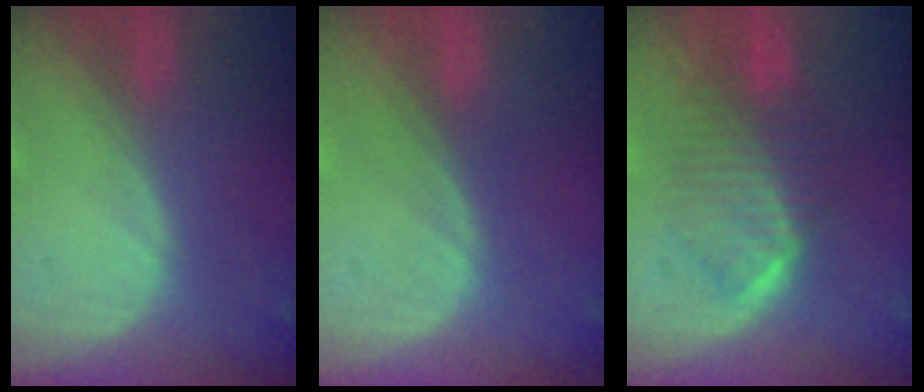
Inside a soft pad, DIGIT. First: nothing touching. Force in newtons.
{"total": 0.0}
{"total": 6.5, "press": 6.5, "slide": 0.9}